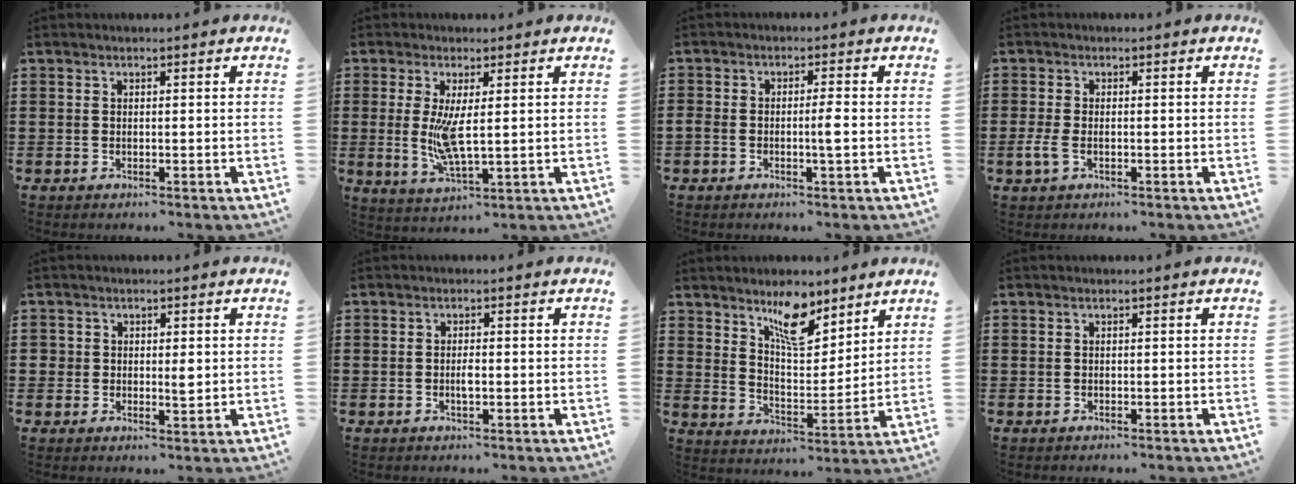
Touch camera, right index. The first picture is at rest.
{"total": 6.5, "force": [0.6, 1.8, 6.2], "torque": [-0.122, -0.011, 0.006]}
{"total": 2.7, "force": [-0.9, 0.3, 2.5], "torque": [-0.053, -0.004, -0.020]}
{"total": 2.4, "force": [-0.8, 1.2, 1.9], "torque": [-0.051, -0.006, -0.018]}
{"total": 2.5, "force": [0.2, 1.7, 1.8], "torque": [-0.031, 0.004, 0.000]}
{"total": 1.7, "force": [-0.4, 0.4, 1.6], "torque": [-0.039, -0.003, -0.010]}
{"total": 9.4, "force": [6.6, 3.5, 5.7], "torque": [-0.097, -0.025, 0.114]}
{"total": 0.0}